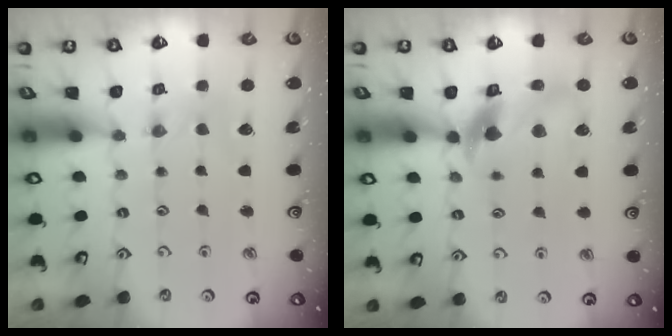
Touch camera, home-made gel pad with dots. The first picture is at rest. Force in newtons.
{"total": 10.8, "press": 10.6, "slide": 1.7}